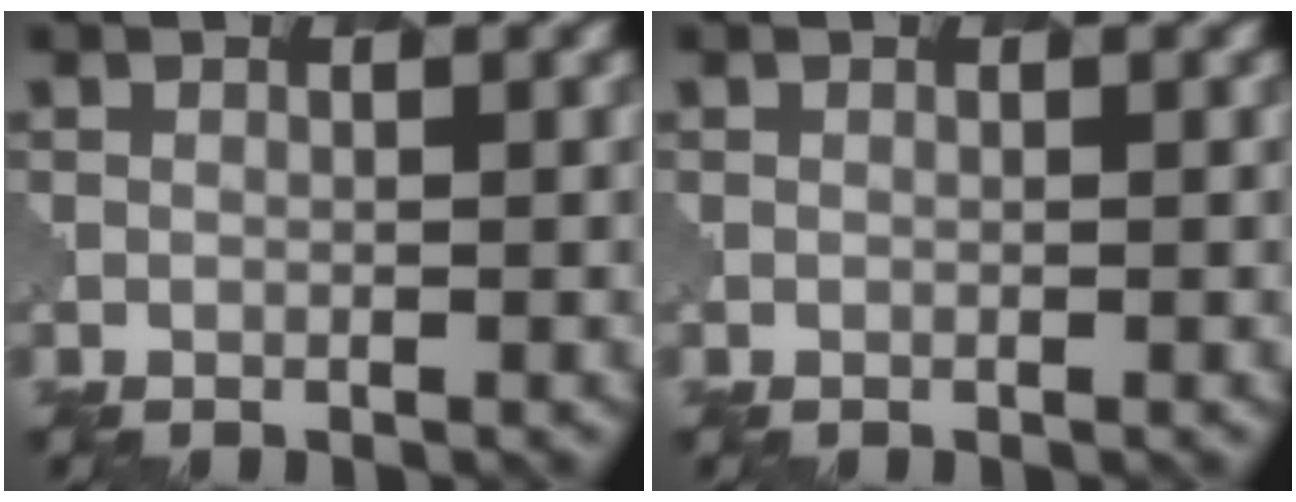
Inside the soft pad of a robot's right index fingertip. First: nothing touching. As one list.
[{"total": 0.0}]